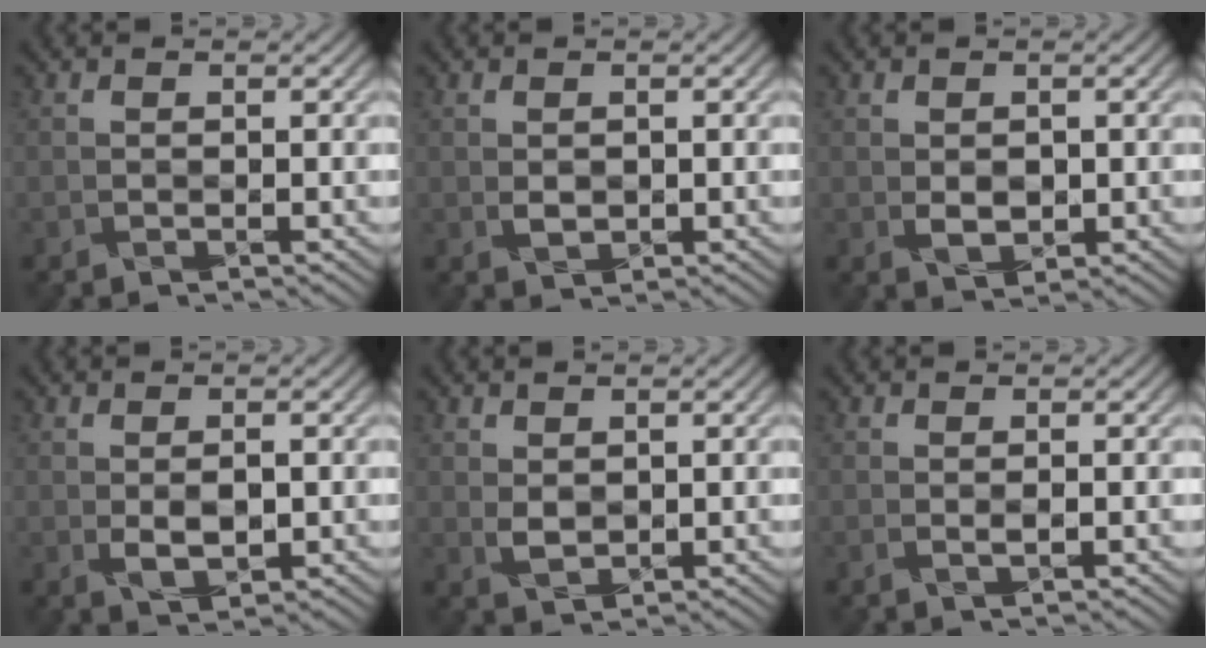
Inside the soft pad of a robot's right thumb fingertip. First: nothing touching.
{"total": 1.0, "force": [0.2, 0.8, 0.6], "torque": [-0.011, -0.003, 0.013]}
{"total": 1.8, "force": [0.2, 1.4, 1.1], "torque": [-0.022, -0.006, 0.014]}
{"total": 2.3, "force": [0.1, 1.2, 2.0], "torque": [-0.037, -0.005, 0.010]}
{"total": 1.6, "force": [1.0, 1.0, 0.7], "torque": [-0.017, -0.004, 0.026]}
{"total": 0.5, "force": [0.1, 0.1, 0.5], "torque": [-0.012, 0.003, 0.001]}